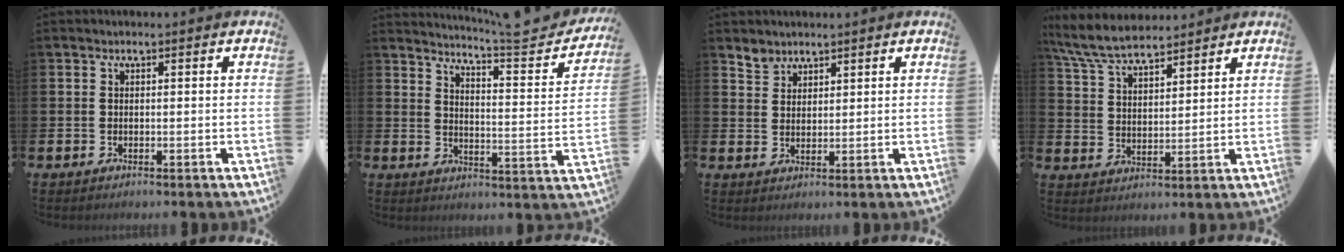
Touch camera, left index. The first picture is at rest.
{"total": 5.8, "force": [5.3, 0.1, 2.2], "torque": [-0.039, -0.055, 0.079]}
{"total": 2.8, "force": [2.6, 1.0, -0.1], "torque": [0.003, -0.010, 0.048]}
{"total": 7.3, "force": [6.8, 1.6, 2.1], "torque": [-0.072, -0.021, 0.126]}